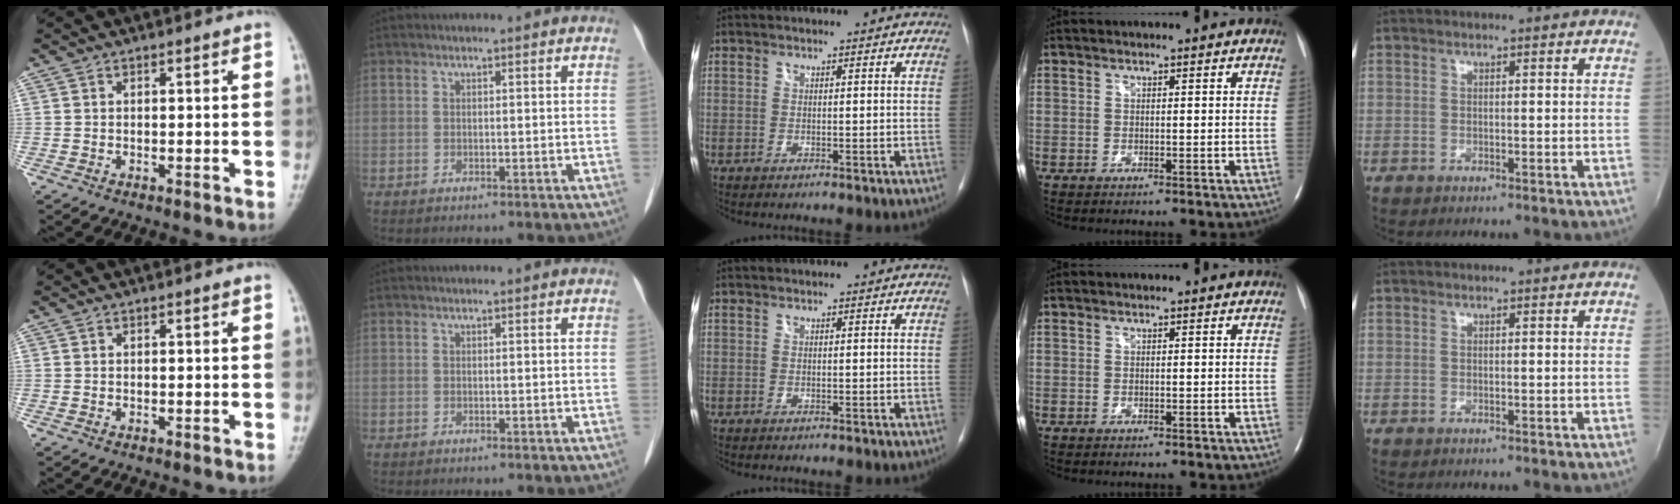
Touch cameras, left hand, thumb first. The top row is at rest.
{}